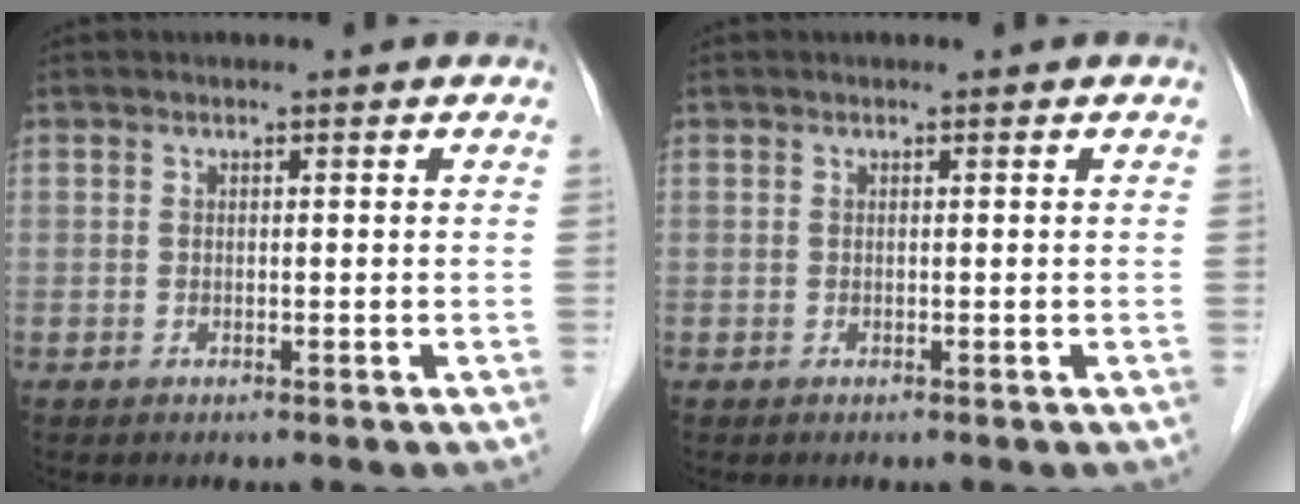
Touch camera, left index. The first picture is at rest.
{"total": 0.0}